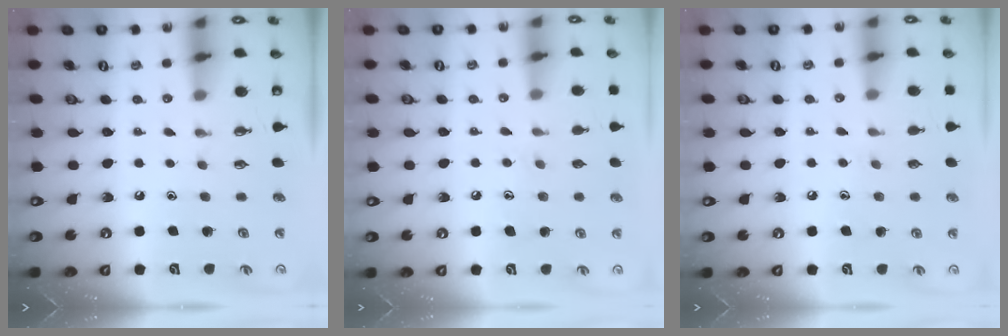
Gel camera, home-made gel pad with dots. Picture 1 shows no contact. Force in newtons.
{"total": 6.0, "press": 6.0, "slide": 0.7}
{"total": 5.4, "press": 5.4, "slide": 0.6}